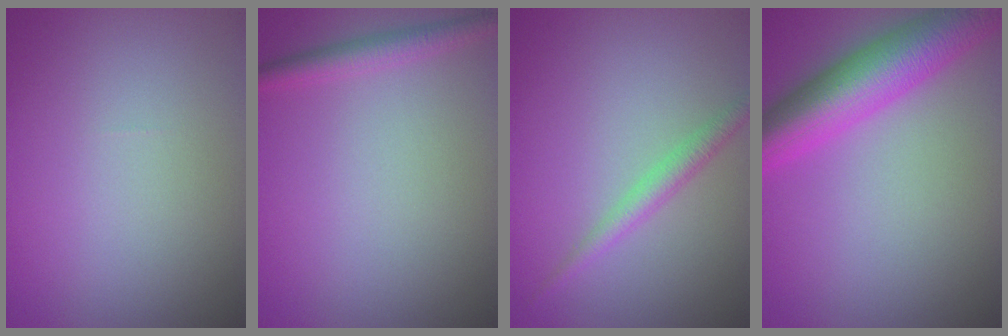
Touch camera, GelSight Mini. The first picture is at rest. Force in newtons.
{"total": 2.1, "press": 2.1, "slide": 0.1}
{"total": 1.8, "press": 1.8, "slide": 0.0}
{"total": 7.7, "press": 7.7, "slide": 0.2}